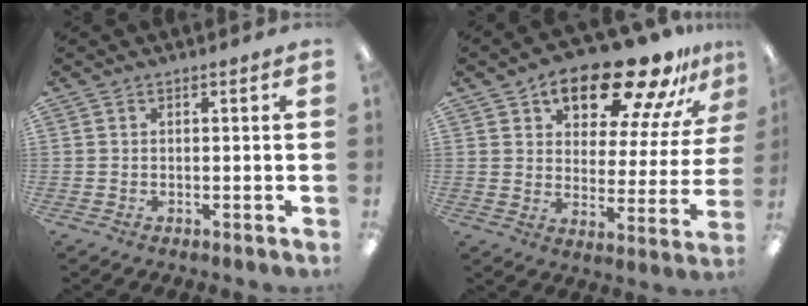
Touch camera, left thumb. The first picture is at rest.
{"total": 19.7, "force": [14.9, 7.4, 10.6], "torque": [-0.168, -0.099, 0.248]}